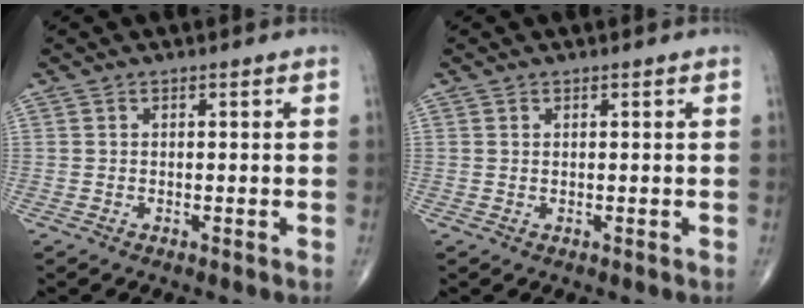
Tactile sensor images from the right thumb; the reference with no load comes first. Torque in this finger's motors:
{"motor_torque": [-0.22, 0.09, -0.15, 0.01, 0.02]}